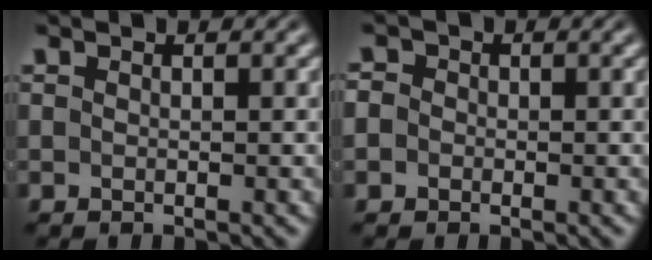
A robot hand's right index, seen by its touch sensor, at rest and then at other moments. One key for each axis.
{"total": 2.4, "fx": -0.3, "fy": 2.3, "fz": 0.7, "tx": -0.021, "ty": -0.004, "tz": -0.012}